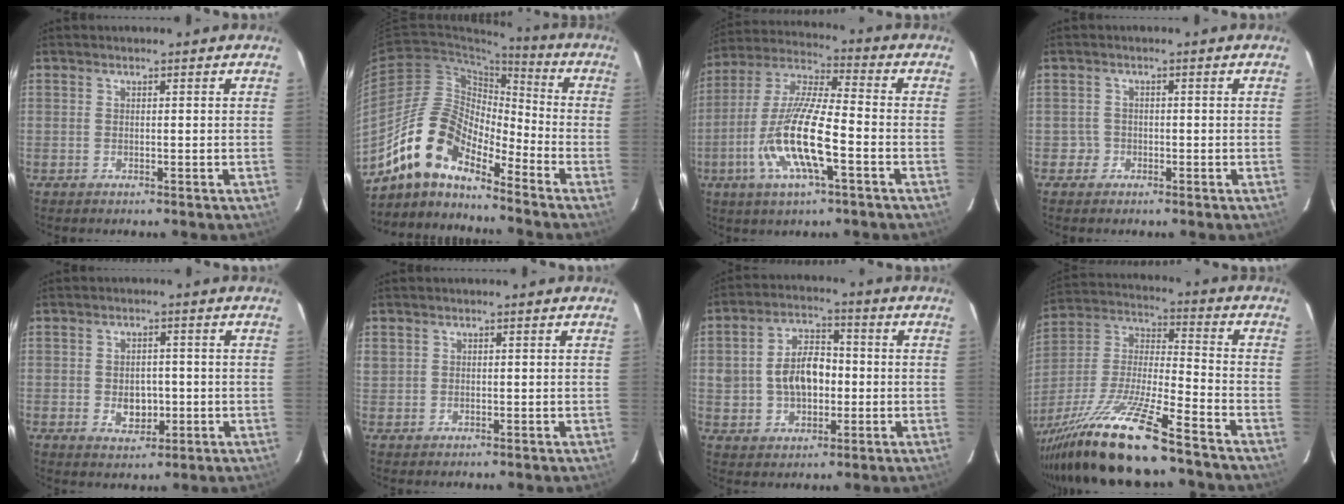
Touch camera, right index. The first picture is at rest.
{"total": 13.4, "force": [-10.8, 4.5, 6.5], "torque": [-0.116, 0.014, -0.218]}
{"total": 15.8, "force": [-5.4, 3.3, 14.5], "torque": [-0.297, -0.012, -0.108]}
{"total": 2.0, "force": [-1.0, 1.7, -0.3], "torque": [0.003, 0.010, -0.017]}
{"total": 5.1, "force": [-1.0, 3.9, 3.2], "torque": [-0.055, -0.002, -0.007]}
{"total": 1.8, "force": [0.6, 1.7, 0.3], "torque": [-0.001, 0.003, 0.012]}
{"total": 10.4, "force": [-0.5, 7.0, 7.6], "torque": [-0.147, 0.019, 0.002]}
{"total": 21.2, "force": [-15.9, 2.1, 13.9], "torque": [-0.276, -0.026, -0.292]}